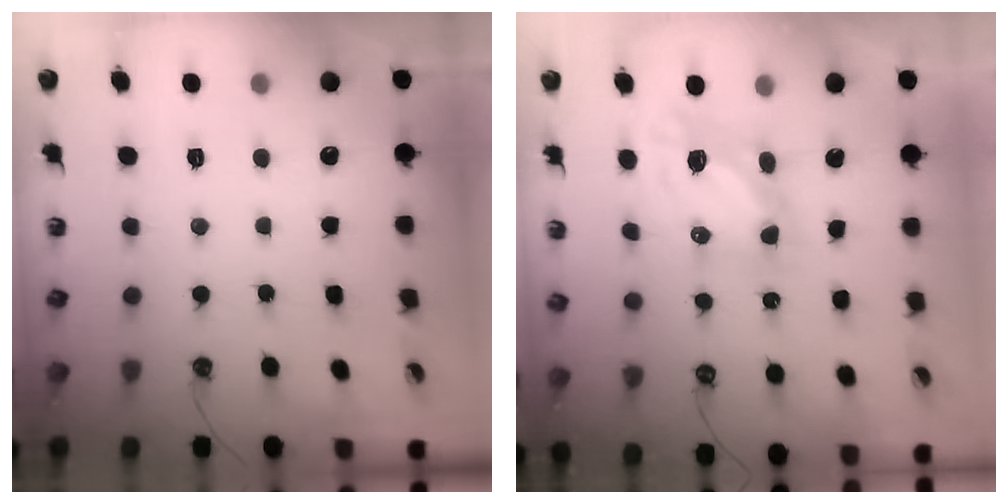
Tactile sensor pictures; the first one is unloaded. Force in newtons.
{"total": 7.7, "press": 7.7, "slide": 0.6}